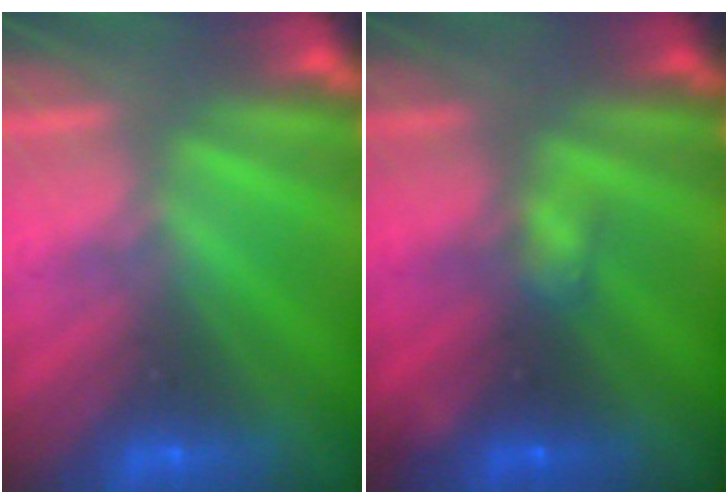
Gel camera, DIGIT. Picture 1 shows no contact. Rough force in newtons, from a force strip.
{"total": 1.8}